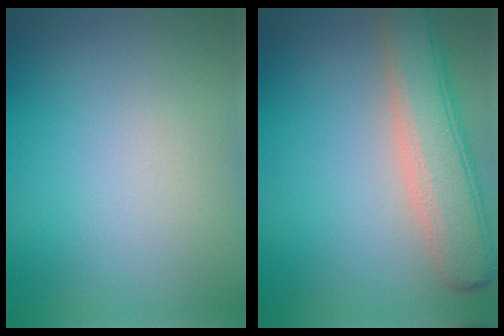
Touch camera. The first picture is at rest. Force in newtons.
{"total": 5.4, "press": 5.4, "slide": 0.5}